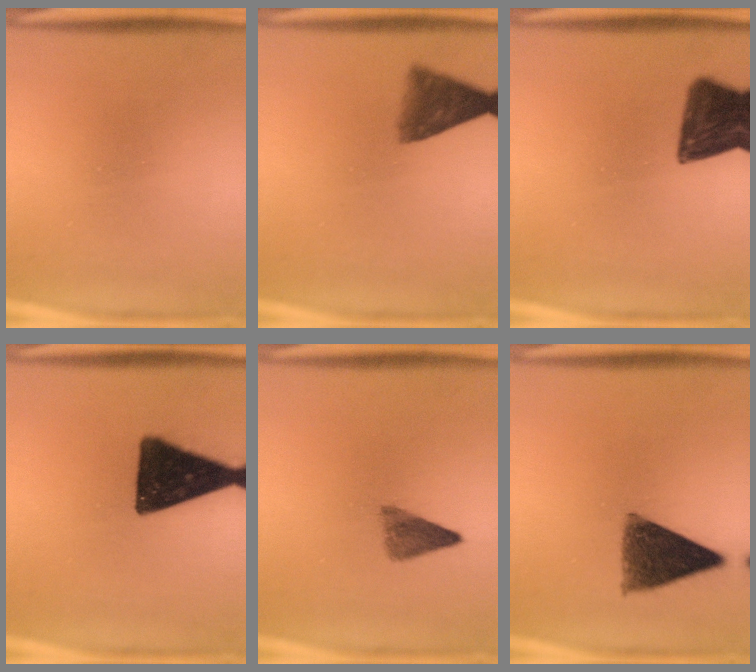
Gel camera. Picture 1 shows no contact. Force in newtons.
{"total": 6.8}
{"total": 12.7}
{"total": 17.6}
{"total": 3.5}
{"total": 10.1}